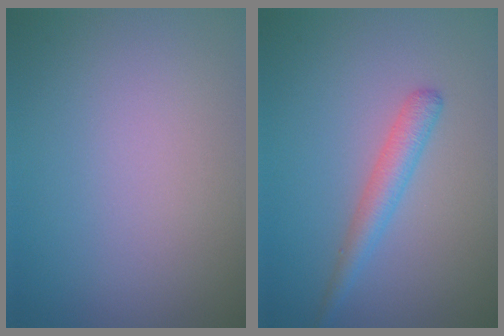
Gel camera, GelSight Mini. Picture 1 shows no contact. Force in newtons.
{"total": 2.3, "press": 2.3, "slide": 0.1}